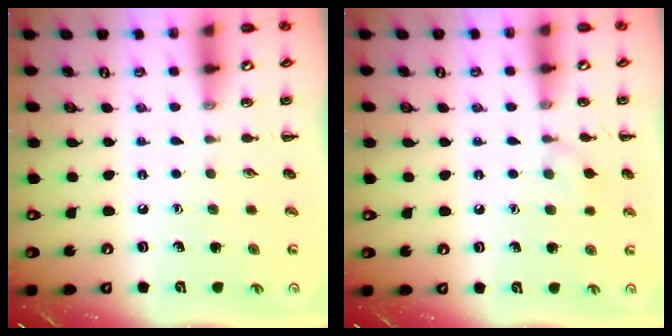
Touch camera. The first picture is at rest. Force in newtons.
{"total": 6.2, "press": 6.0, "slide": 1.8}